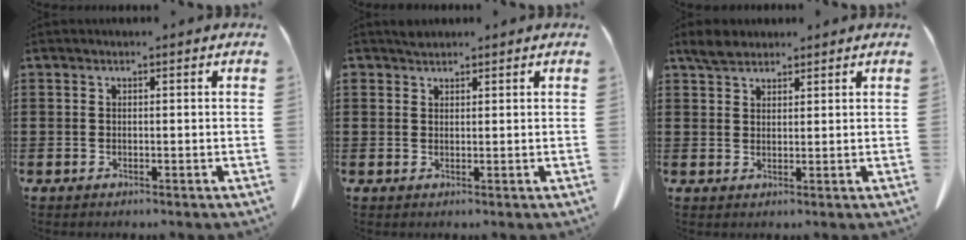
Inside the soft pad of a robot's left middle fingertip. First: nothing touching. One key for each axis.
{"total": 1.2, "fx": 1.1, "fy": 0.5, "fz": 0.0, "tx": -0.004, "ty": 0.000, "tz": 0.022}
{"total": 3.1, "fx": 2.6, "fy": 1.2, "fz": 1.2, "tx": -0.030, "ty": 0.006, "tz": 0.050}